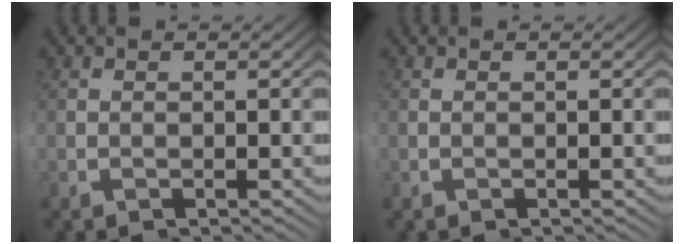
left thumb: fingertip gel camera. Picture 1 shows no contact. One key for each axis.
{"total": 0.0}